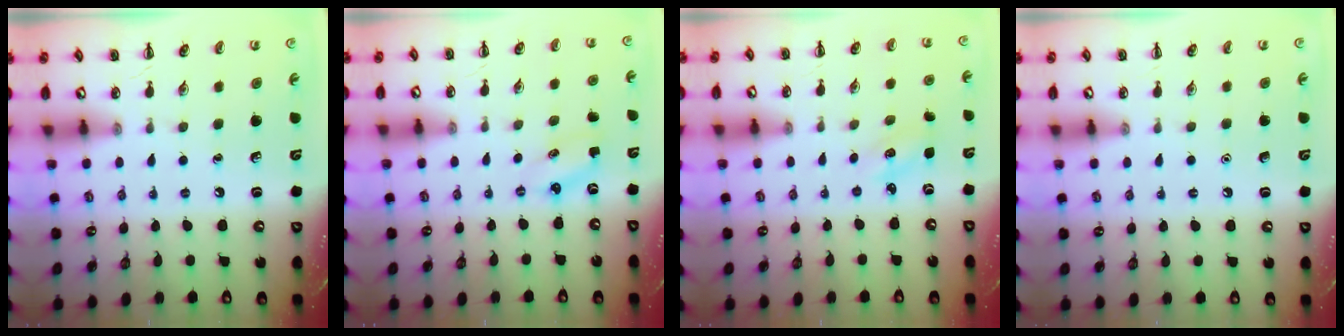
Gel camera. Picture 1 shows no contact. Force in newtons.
{"total": 2.9, "press": 2.8, "slide": 0.7}
{"total": 2.1, "press": 2.0, "slide": 0.6}
{"total": 1.6, "press": 1.5, "slide": 0.1}